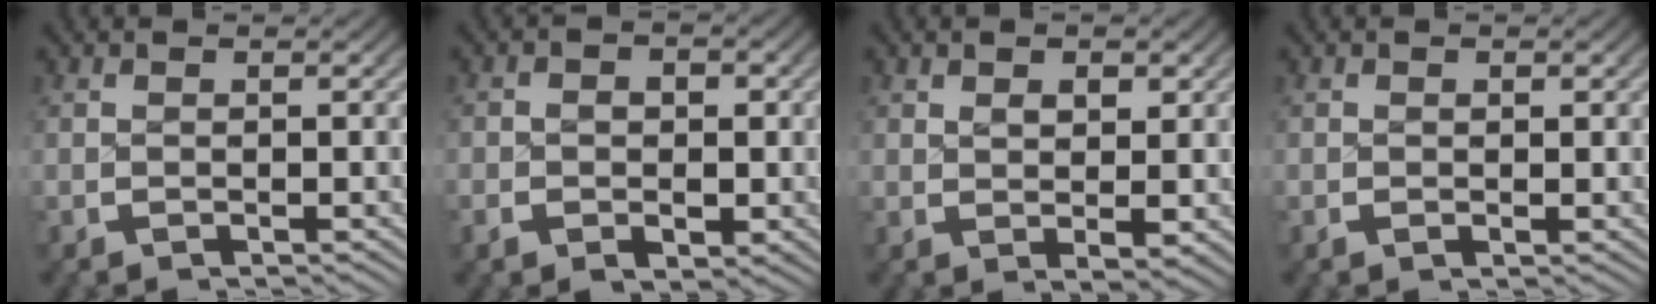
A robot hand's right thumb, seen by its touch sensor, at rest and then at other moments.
{"total": 3.1, "force": [-0.4, 2.3, 2.0], "torque": [-0.029, -0.006, -0.006]}
{"total": 2.4, "force": [0.9, 1.2, 1.9], "torque": [-0.025, -0.009, 0.021]}
{"total": 0.6, "force": [0.1, 0.4, 0.4], "torque": [-0.009, -0.002, 0.002]}